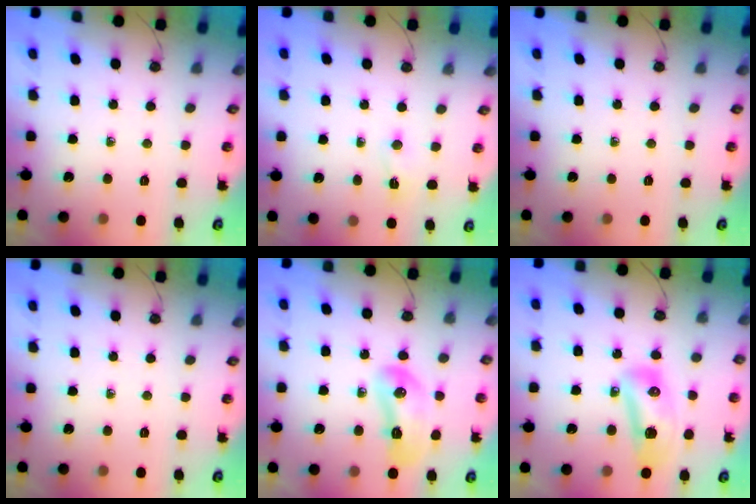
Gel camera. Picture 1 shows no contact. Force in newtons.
{"total": 2.2, "press": 2.1, "slide": 0.7}
{"total": 0.0}
{"total": 0.0}
{"total": 14.8, "press": 12.2, "slide": 8.4}
{"total": 12.0, "press": 11.9, "slide": 1.5}